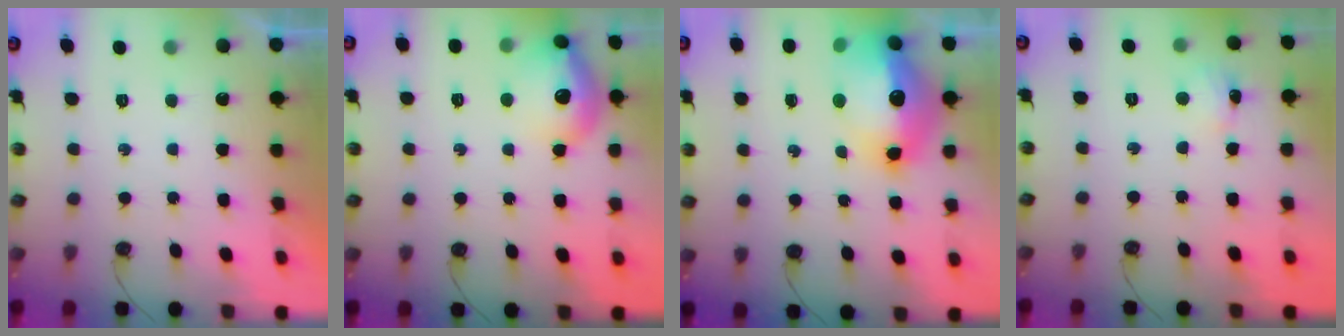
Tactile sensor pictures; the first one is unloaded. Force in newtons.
{"total": 14.3, "press": 14.2, "slide": 1.1}
{"total": 19.9, "press": 19.2, "slide": 5.2}
{"total": 4.4, "press": 4.4, "slide": 0.3}